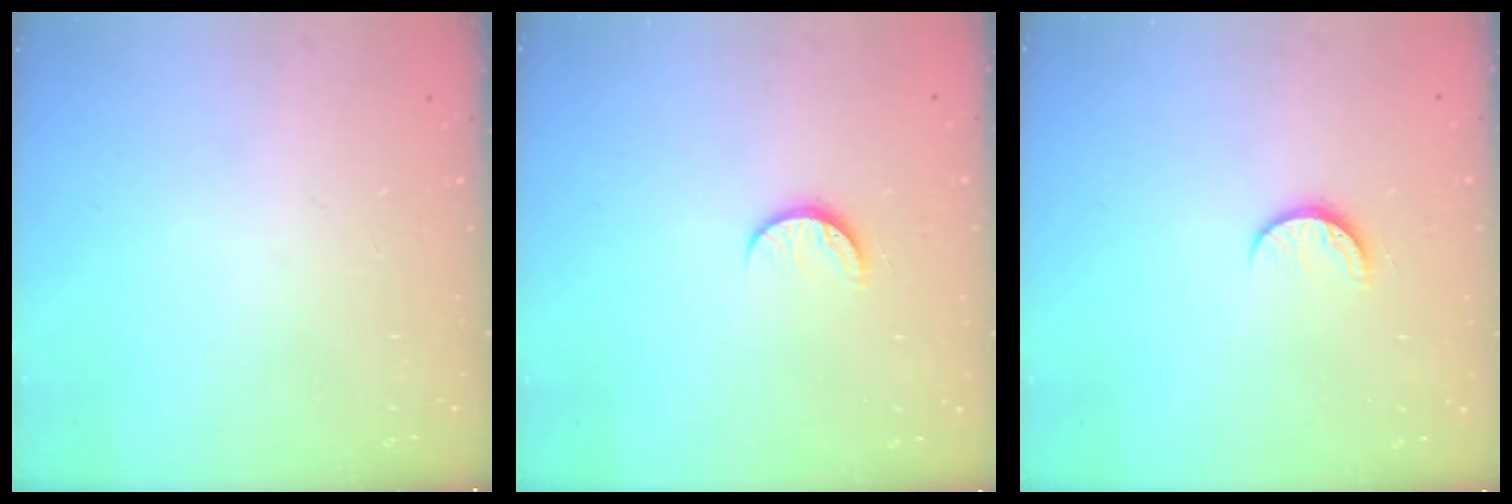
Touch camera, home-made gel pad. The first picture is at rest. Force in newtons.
{"total": 6.2, "press": 6.2, "slide": 0.6}
{"total": 6.2, "press": 6.2, "slide": 0.6}